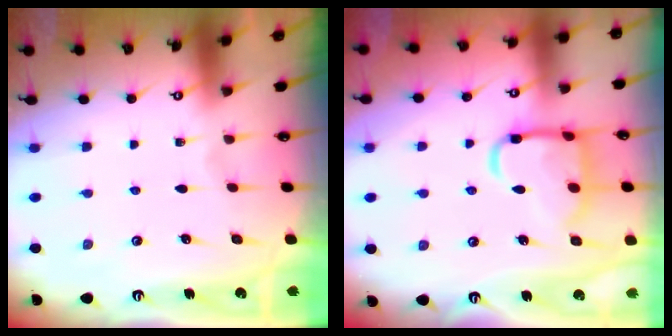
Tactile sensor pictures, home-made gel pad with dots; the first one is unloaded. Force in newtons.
{"total": 13.8, "press": 13.8, "slide": 1.0}